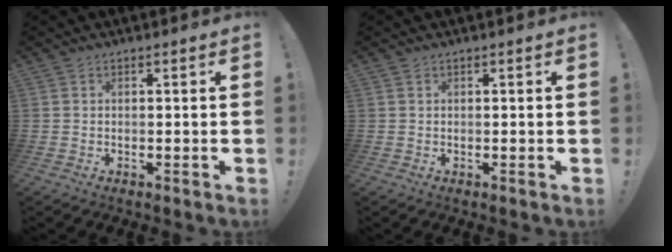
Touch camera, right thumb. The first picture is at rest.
{"total": 0.0}